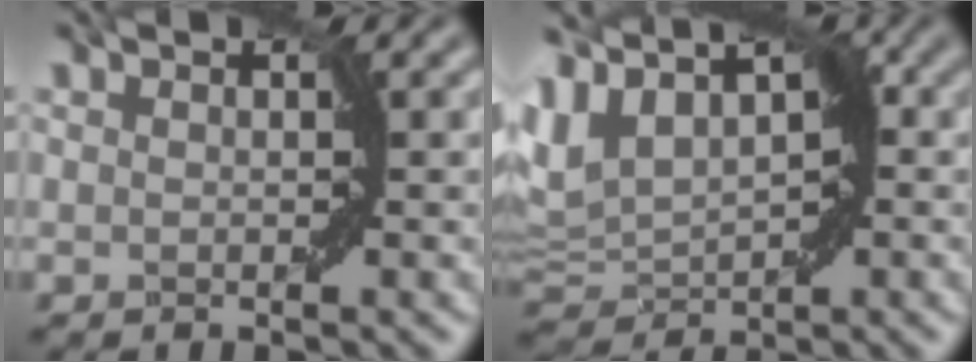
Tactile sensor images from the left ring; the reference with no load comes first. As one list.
[{"total": 6.9, "force": [3.4, 4.2, 4.4], "torque": [-0.100, 0.020, 0.068]}]